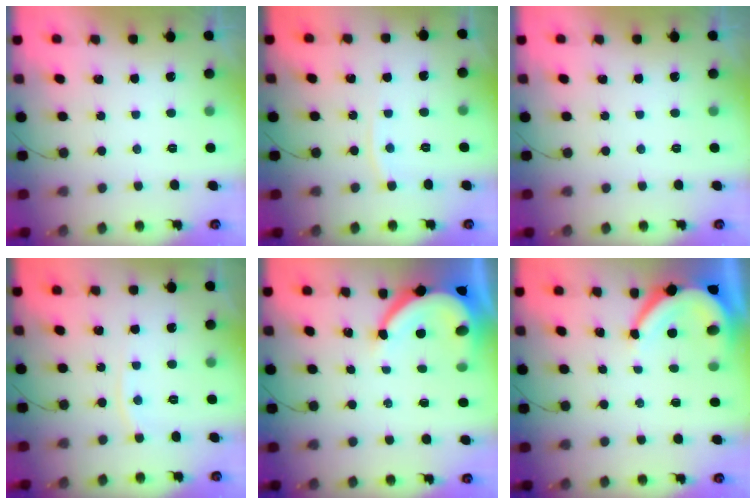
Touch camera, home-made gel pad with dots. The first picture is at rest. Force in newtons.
{"total": 2.5, "press": 2.5, "slide": 0.4}
{"total": 0.0}
{"total": 4.1, "press": 4.1, "slide": 0.3}
{"total": 9.3, "press": 9.3, "slide": 1.3}
{"total": 7.3, "press": 7.3, "slide": 0.5}